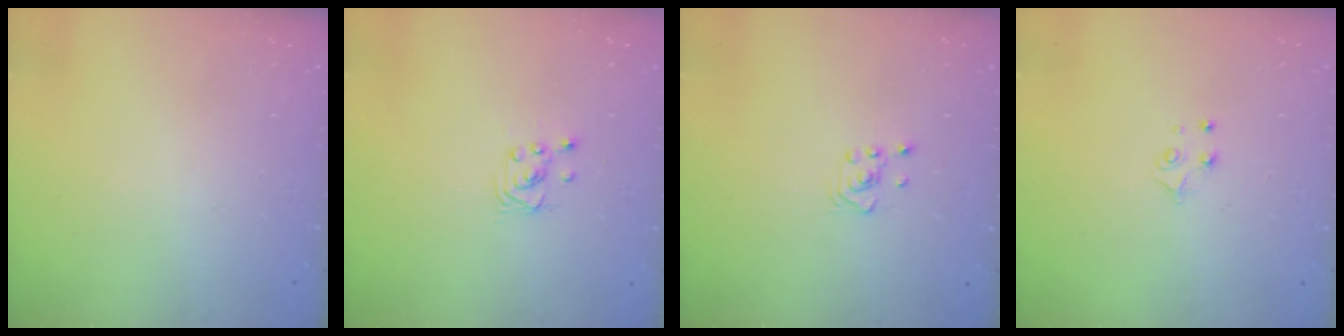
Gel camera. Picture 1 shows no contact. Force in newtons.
{"total": 1.6, "press": 1.6, "slide": 0.0}
{"total": 2.6, "press": 2.4, "slide": 1.0}
{"total": 4.5, "press": 4.5, "slide": 0.6}